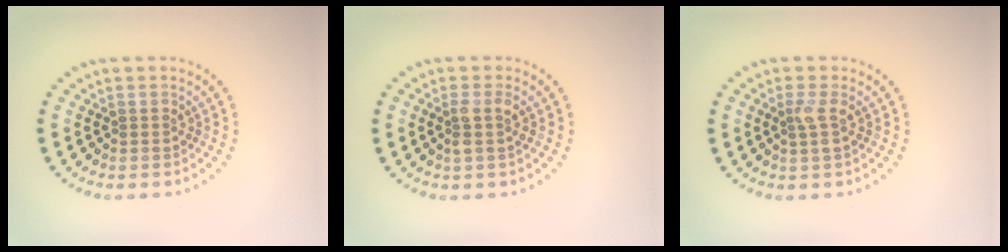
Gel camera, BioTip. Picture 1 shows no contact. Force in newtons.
{"total": 1.6, "press": 1.4, "slide": 0.7}
{"total": 1.5, "press": 1.3, "slide": 0.7}